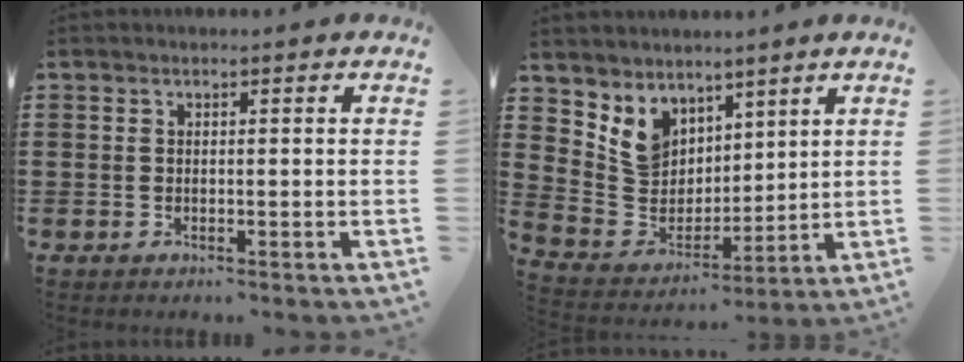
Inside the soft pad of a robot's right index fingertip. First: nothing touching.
{"total": 7.4, "force": [4.5, 5.7, 1.3], "torque": [-0.067, -0.022, 0.091]}